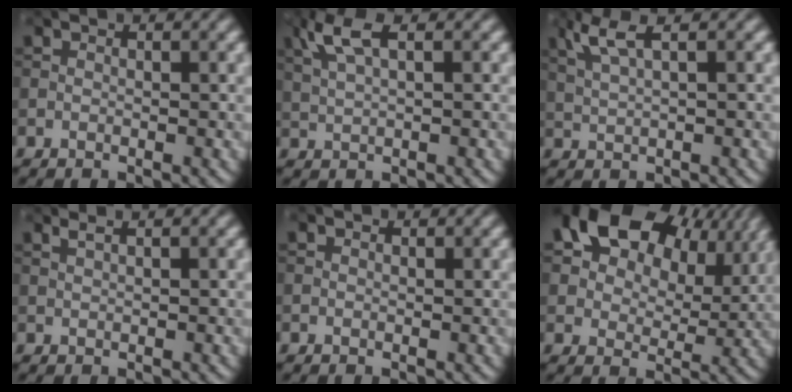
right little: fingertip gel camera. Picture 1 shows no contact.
{"total": 3.5, "force": [1.7, 1.0, 2.9], "torque": [-0.069, 0.008, 0.035]}
{"total": 3.2, "force": [1.6, 0.6, 2.6], "torque": [-0.054, 0.006, 0.038]}
{"total": 1.2, "force": [0.9, 0.4, 0.8], "torque": [-0.010, 0.001, 0.007]}
{"total": 0.0}
{"total": 14.2, "force": [7.8, 8.5, 8.2], "torque": [-0.151, 0.033, 0.118]}